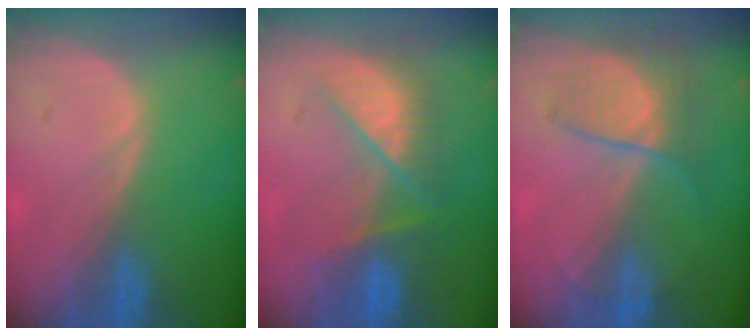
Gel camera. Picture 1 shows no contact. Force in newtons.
{"total": 7.5, "press": 7.3, "slide": 1.9}
{"total": 6.8, "press": 6.0, "slide": 3.3}